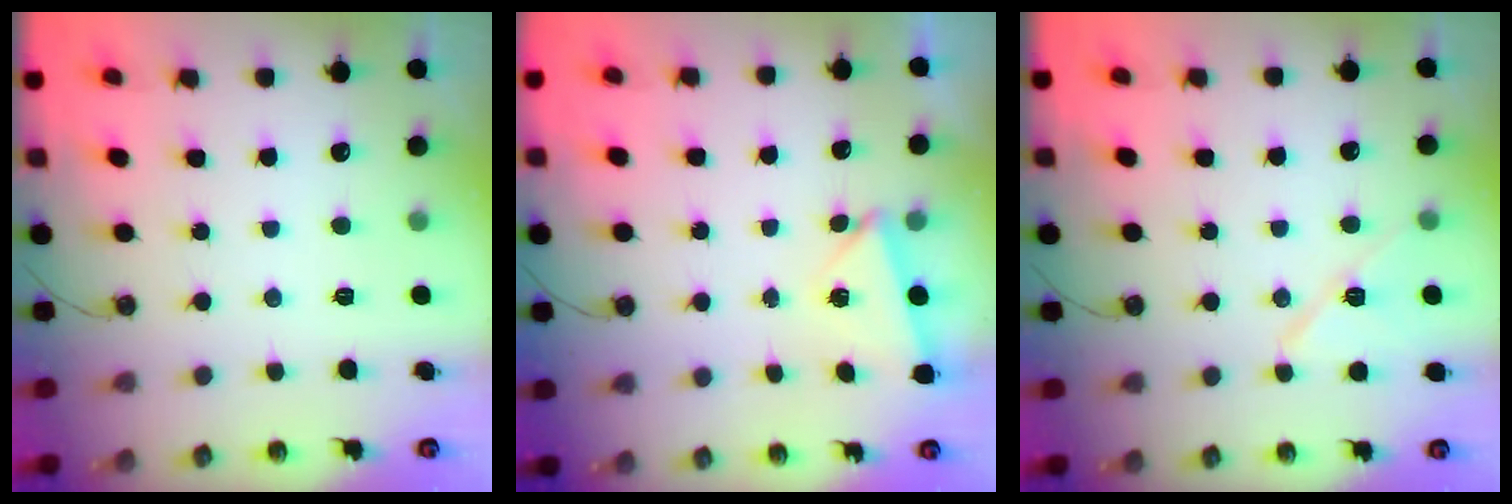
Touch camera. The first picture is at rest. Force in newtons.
{"total": 2.6, "press": 1.9, "slide": 1.8}
{"total": 9.9, "press": 9.8, "slide": 1.5}